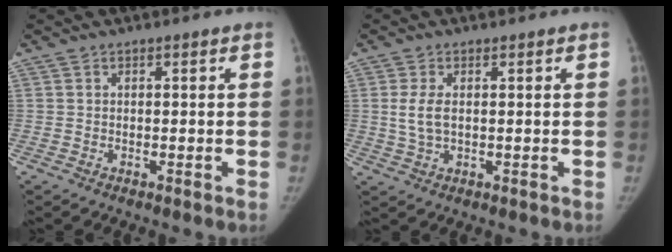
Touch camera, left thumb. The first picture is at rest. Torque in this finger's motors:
{"motor_torque": [0.47, 0.87, 0.78, -0.57, 0.19]}